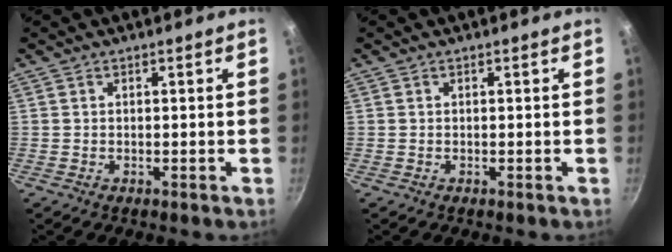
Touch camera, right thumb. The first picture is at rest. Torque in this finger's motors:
{"motor_torque": [0.11, 0.10, 0.06, 0.13, 0.00]}